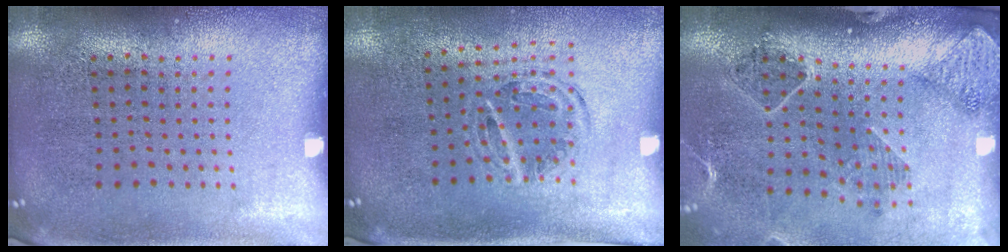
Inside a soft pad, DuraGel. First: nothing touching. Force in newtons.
{"total": 1.1, "press": 1.0, "slide": 0.2}
{"total": 1.5, "press": 1.5, "slide": 0.1}